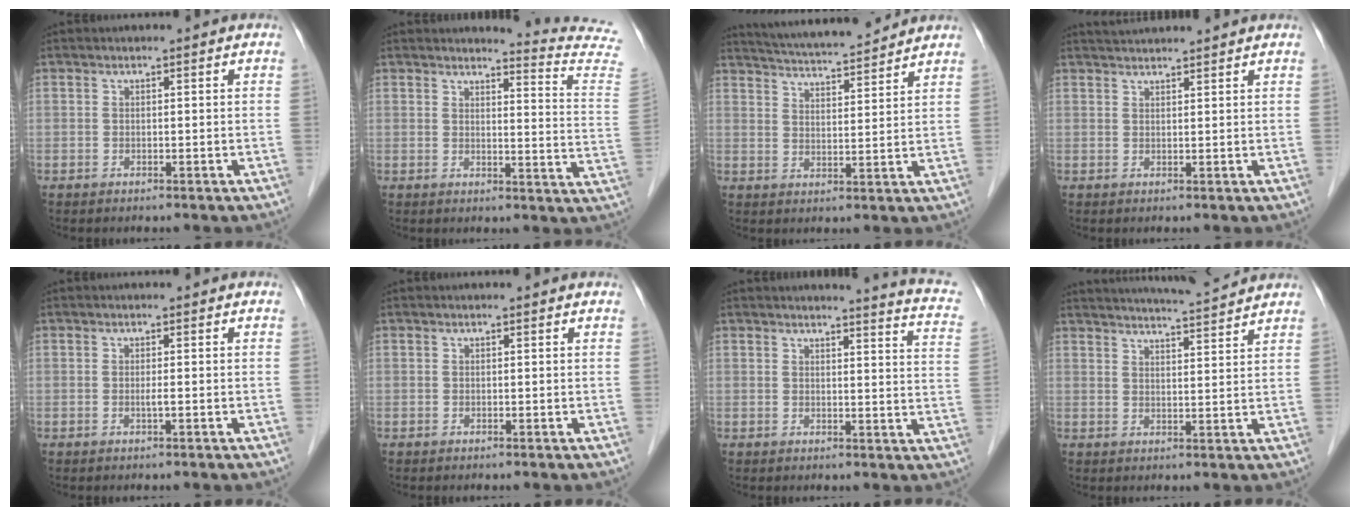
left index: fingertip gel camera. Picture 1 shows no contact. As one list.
[{"total": 10.8, "force": [10.6, -1.7, 0.6], "torque": [-0.017, -0.110, 0.101]}, {"total": 12.9, "force": [12.0, 0.9, 4.6], "torque": [-0.084, 0.016, 0.180]}, {"total": 5.3, "force": [5.1, -0.3, 1.5], "torque": [-0.023, 0.035, 0.074]}, {"total": 0.7, "force": [-0.1, -0.1, 0.6], "torque": [-0.014, -0.001, -0.003]}, {"total": 1.1, "force": [1.1, 0.1, 0.3], "torque": [-0.012, 0.007, 0.009]}, {"total": 9.0, "force": [7.6, 0.4, 4.9], "torque": [-0.057, -0.034, 0.057]}, {"total": 10.4, "force": [9.8, -0.3, 3.4], "torque": [-0.062, 0.014, 0.135]}]